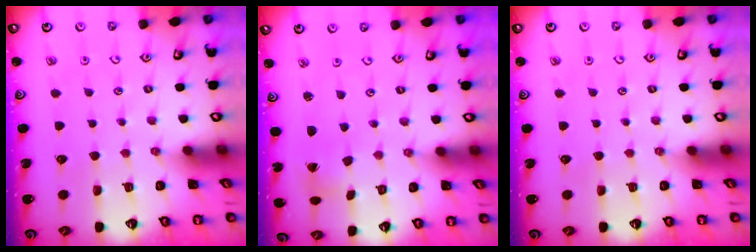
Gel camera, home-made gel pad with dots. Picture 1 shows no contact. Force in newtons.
{"total": 0.0}
{"total": 0.0}